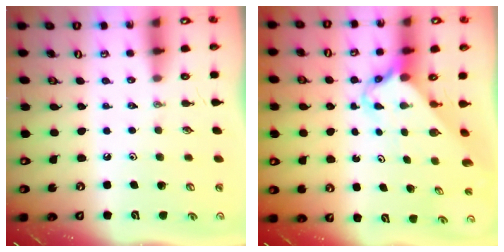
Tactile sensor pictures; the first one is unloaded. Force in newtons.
{"total": 2.9, "press": 2.9, "slide": 0.2}